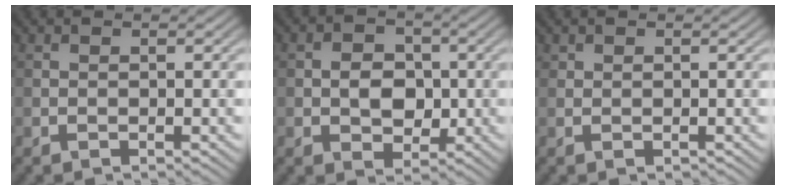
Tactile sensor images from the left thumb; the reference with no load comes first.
{"total": 4.7, "force": [-0.6, 3.7, 2.8], "torque": [-0.046, -0.003, -0.017]}
{"total": 0.6, "force": [0.5, 0.4, 0.2], "torque": [-0.008, -0.001, 0.012]}